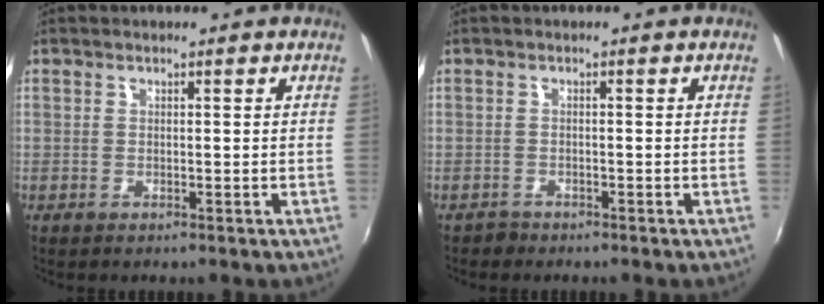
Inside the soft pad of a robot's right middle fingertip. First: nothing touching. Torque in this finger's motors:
{"motor_torque": [-0.25, -0.07, -0.07, -0.01]}